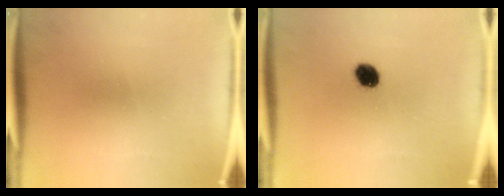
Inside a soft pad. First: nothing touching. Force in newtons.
{"total": 5.0}